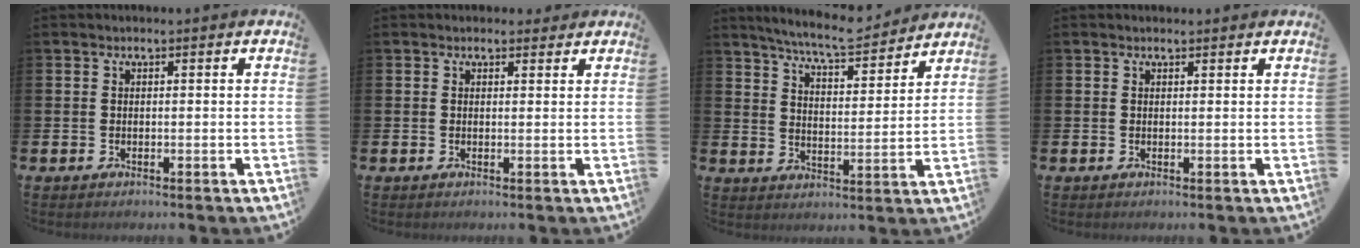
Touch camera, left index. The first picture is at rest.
{"total": 1.1, "force": [0.9, 0.7, 0.1], "torque": [0.003, 0.005, 0.015]}
{"total": 7.2, "force": [6.9, 0.5, 1.9], "torque": [-0.058, -0.040, 0.122]}
{"total": 0.6, "force": [0.5, 0.2, 0.2], "torque": [0.004, -0.001, 0.007]}